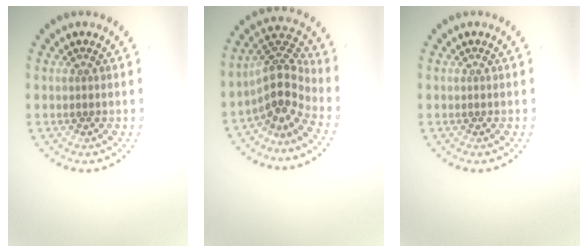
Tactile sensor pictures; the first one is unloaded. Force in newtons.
{"total": 3.8, "press": 2.7, "slide": 2.7}
{"total": 0.0}